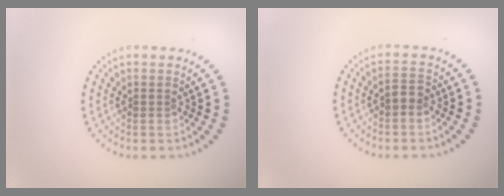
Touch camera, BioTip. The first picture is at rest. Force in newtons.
{"total": 1.1, "press": 1.1, "slide": 0.3}